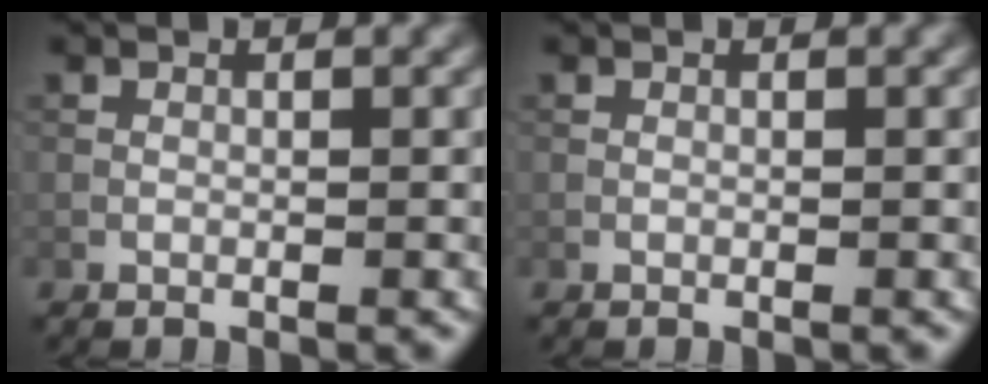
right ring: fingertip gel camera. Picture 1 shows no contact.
{"total": 0.0}